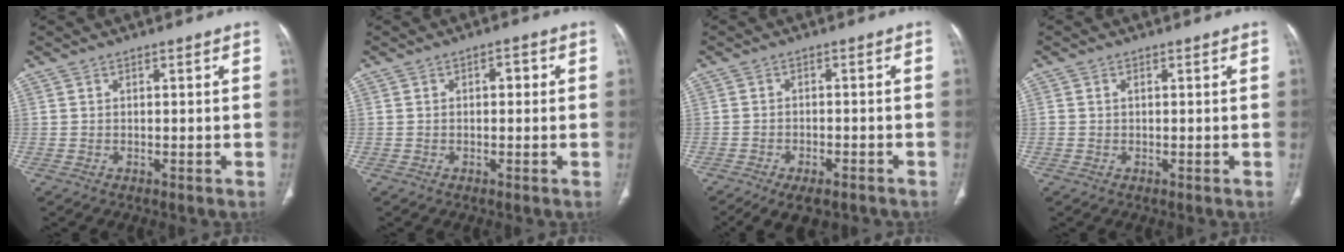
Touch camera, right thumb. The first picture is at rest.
{"total": 2.0, "force": [0.2, 1.2, 1.6], "torque": [-0.018, 0.009, -0.001]}
{"total": 8.5, "force": [-6.2, 3.8, 4.4], "torque": [-0.061, 0.017, -0.091]}
{"total": 0.7, "force": [0.1, 0.5, 0.4], "torque": [-0.008, 0.003, 0.002]}